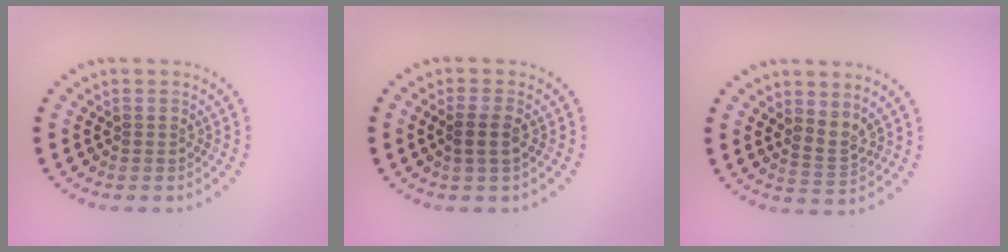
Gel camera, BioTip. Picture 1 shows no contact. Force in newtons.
{"total": 1.8, "press": 1.5, "slide": 0.9}
{"total": 2.1, "press": 1.4, "slide": 1.5}